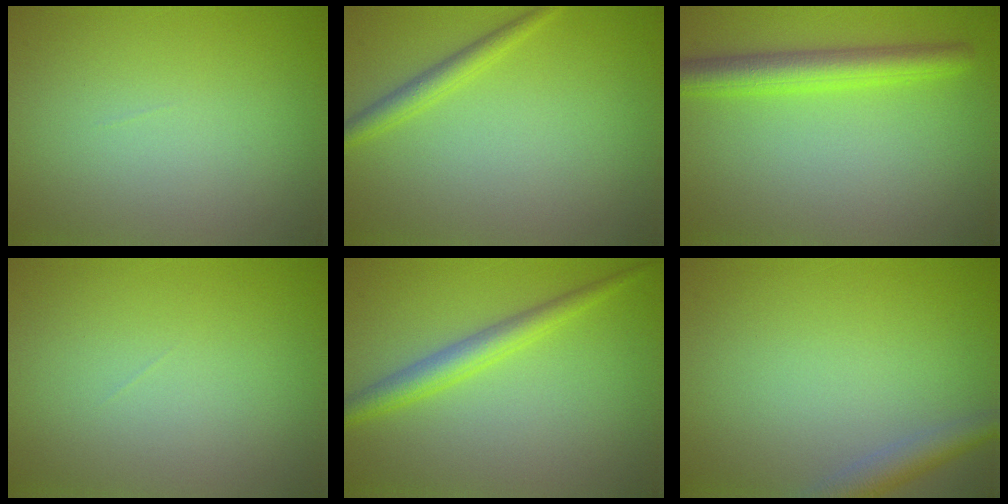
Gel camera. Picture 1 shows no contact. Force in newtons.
{"total": 1.9, "press": 1.9, "slide": 0.1}
{"total": 4.1, "press": 4.1, "slide": 0.3}
{"total": 0.0}
{"total": 2.9, "press": 2.9, "slide": 0.2}
{"total": 2.9, "press": 2.9, "slide": 0.2}